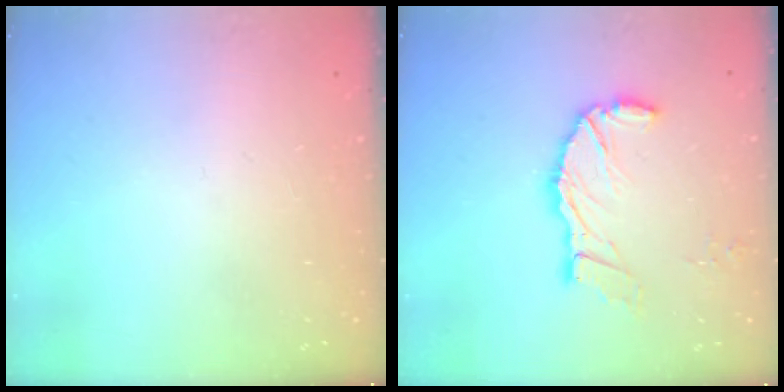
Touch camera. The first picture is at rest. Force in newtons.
{"total": 12.5, "press": 12.3, "slide": 1.8}